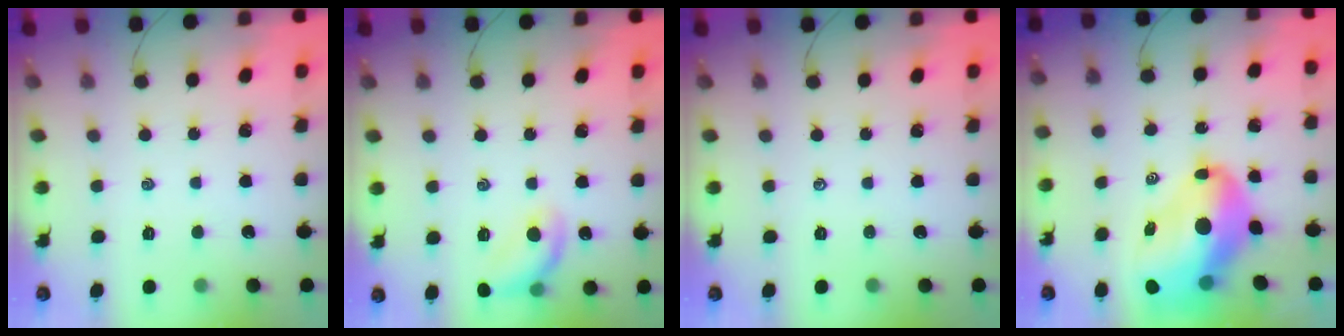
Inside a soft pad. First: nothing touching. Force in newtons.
{"total": 10.9, "press": 10.7, "slide": 2.1}
{"total": 0.0}
{"total": 16.9, "press": 16.3, "slide": 4.6}